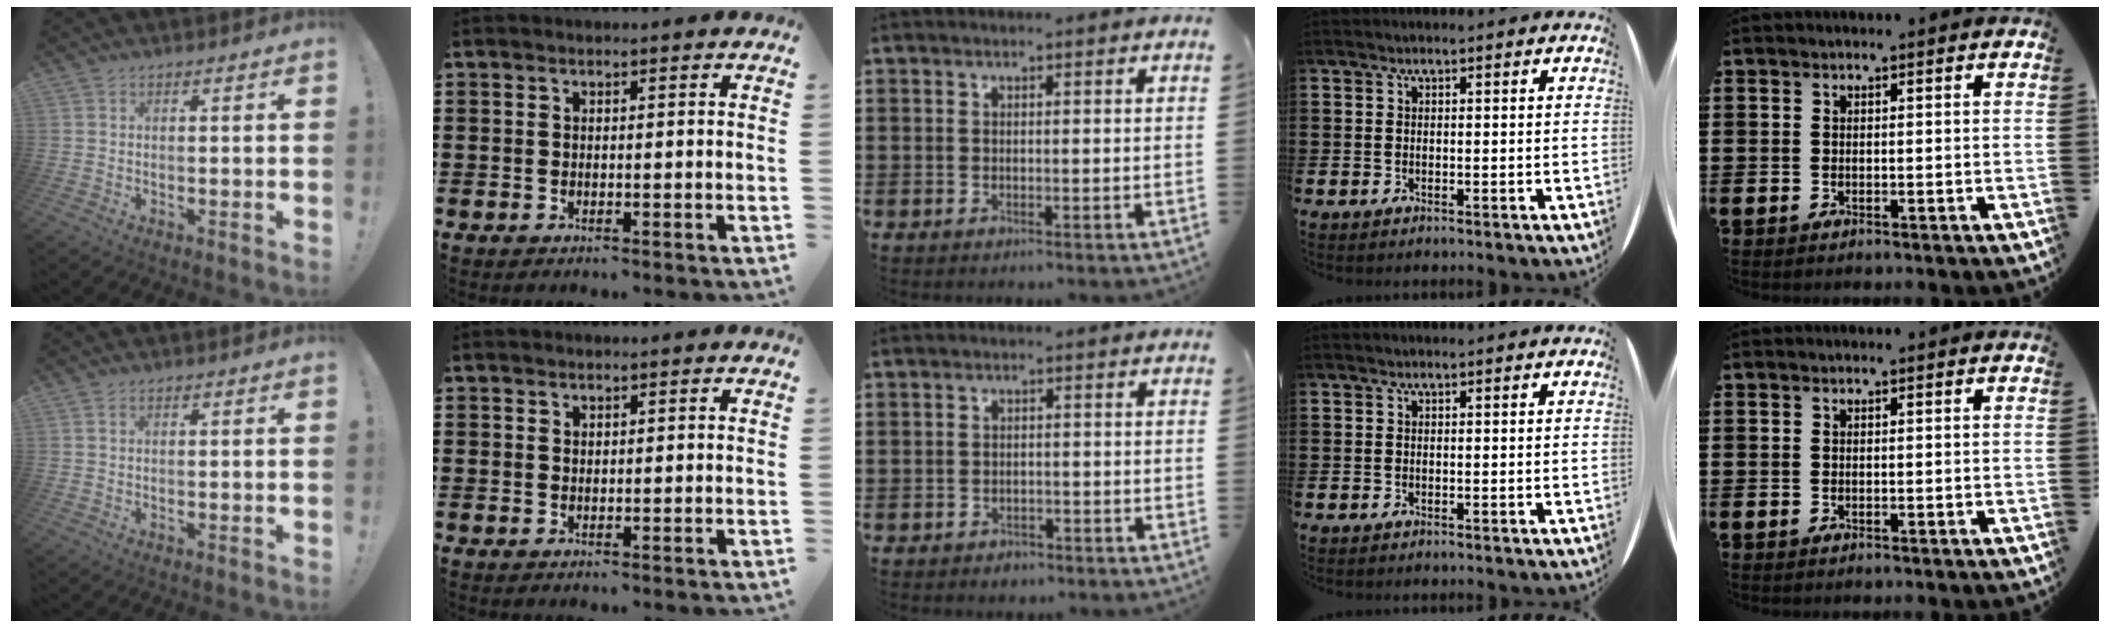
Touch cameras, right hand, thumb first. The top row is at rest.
{"thumb": {"total": 0.6, "force": [0.2, 0.4, 0.3], "torque": [-0.010, 0.003, 0.005]}, "index": {"total": 0.5, "force": [0.4, 0.3, 0.0], "torque": [-0.001, 0.002, 0.008]}, "middle": {"total": 1.6, "force": [-1.4, 0.8, 0.1], "torque": [-0.006, 0.001, -0.033]}}